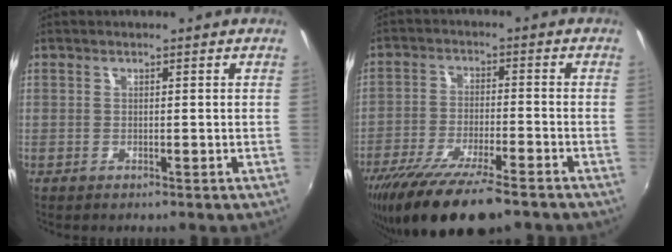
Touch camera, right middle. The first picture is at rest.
{"total": 15.2, "force": [-11.6, 2.8, 9.4], "torque": [-0.193, -0.047, -0.198]}